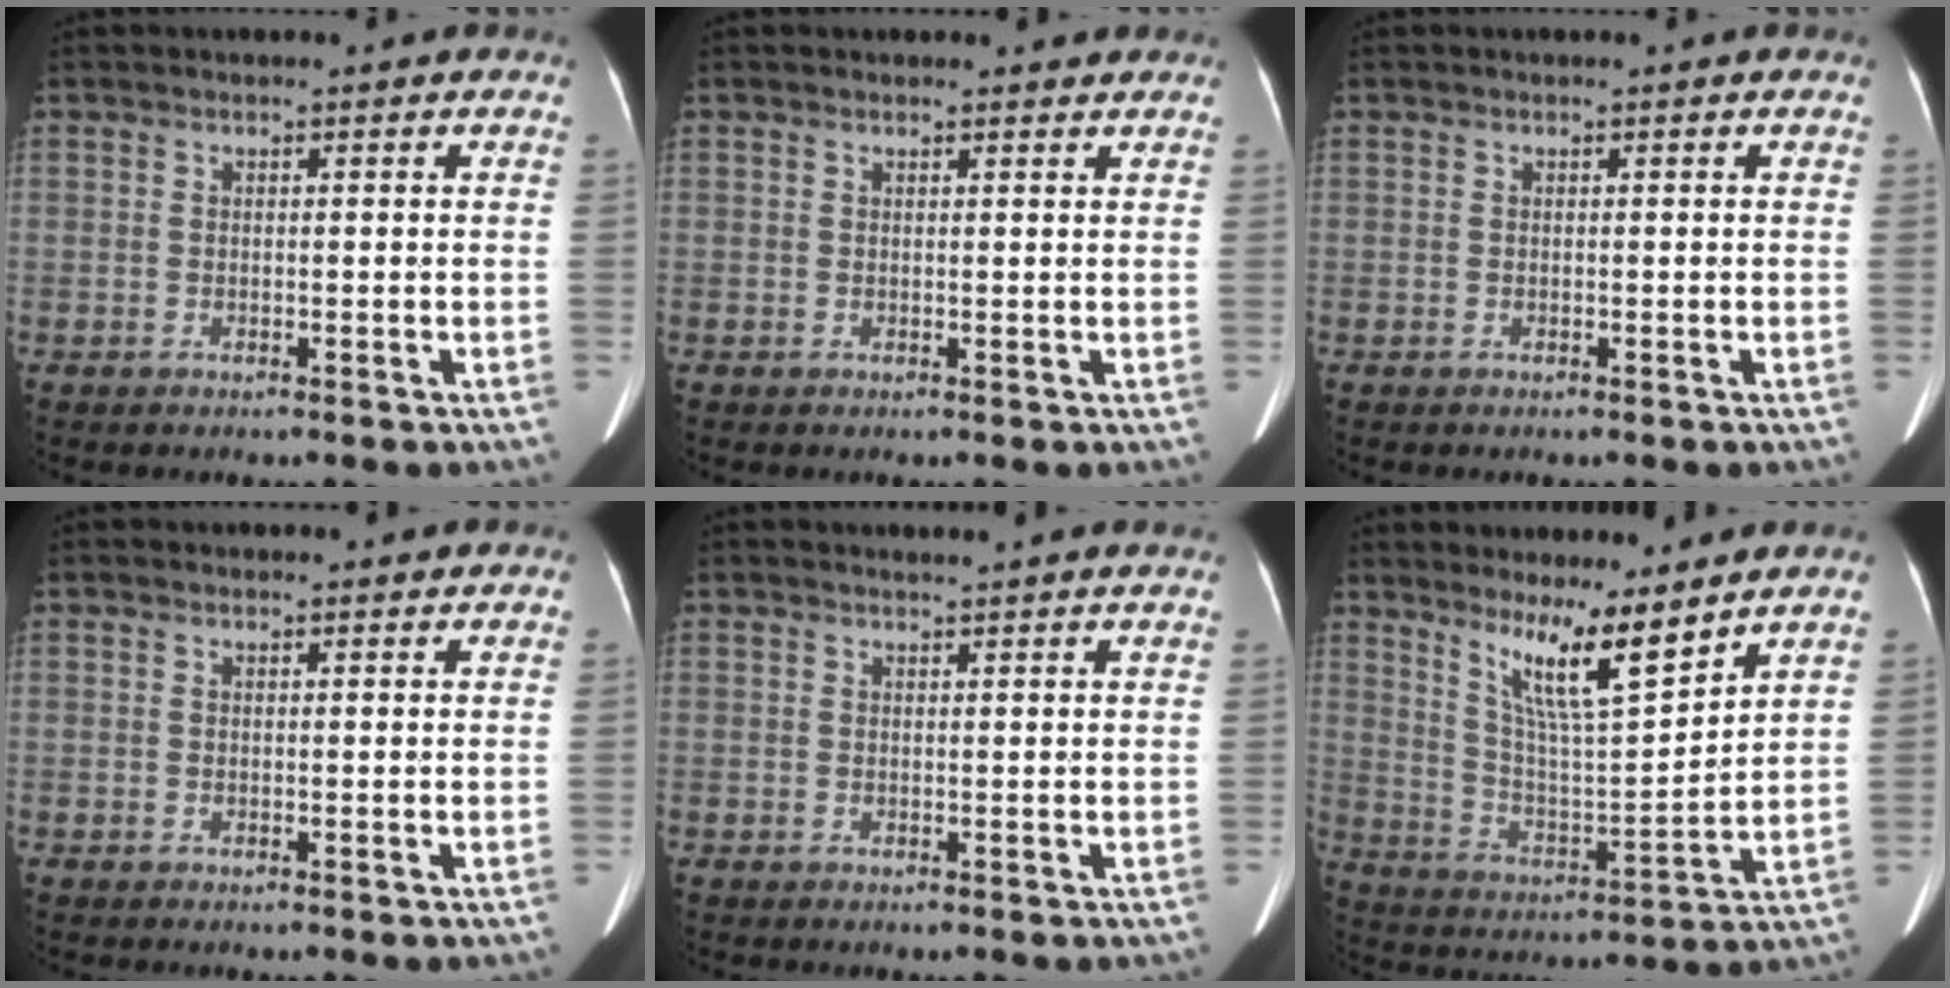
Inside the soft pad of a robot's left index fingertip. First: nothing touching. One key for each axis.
{"total": 2.2, "fx": 2.1, "fy": 0.5, "fz": 0.4, "tx": -0.010, "ty": 0.003, "tz": 0.023}
{"total": 0.0}
{"total": 1.6, "fx": 1.5, "fy": 0.3, "fz": 0.3, "tx": -0.011, "ty": 0.004, "tz": 0.018}
{"total": 3.2, "fx": 3.0, "fy": -0.4, "fz": 0.9, "tx": -0.016, "ty": 0.009, "tz": 0.037}
{"total": 10.2, "fx": 7.6, "fy": 0.4, "fz": 6.9, "tx": -0.130, "ty": -0.014, "tz": 0.144}